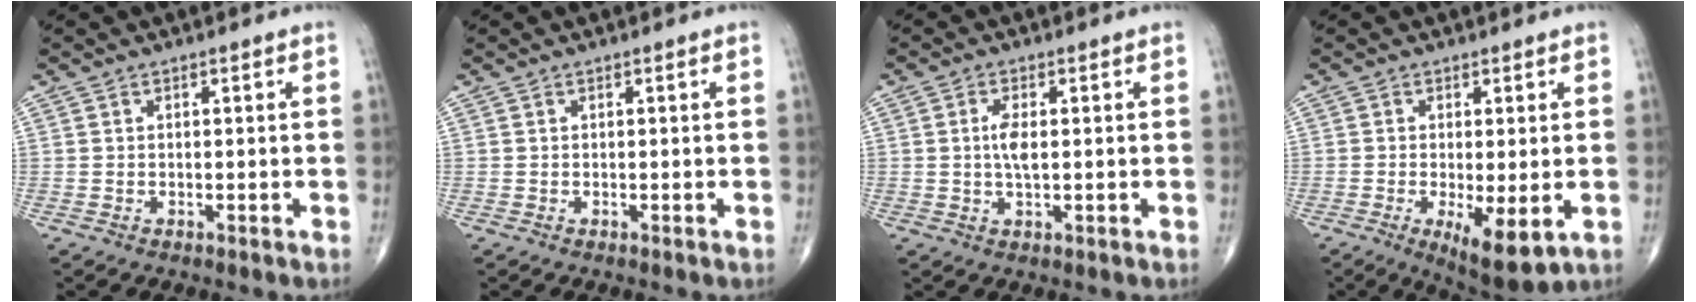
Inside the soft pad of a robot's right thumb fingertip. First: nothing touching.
{"total": 0.0}
{"total": 3.7, "force": [0.3, 1.4, 3.4], "torque": [-0.072, -0.002, 0.004]}
{"total": 8.8, "force": [-2.5, 2.8, 8.0], "torque": [-0.127, -0.022, -0.033]}